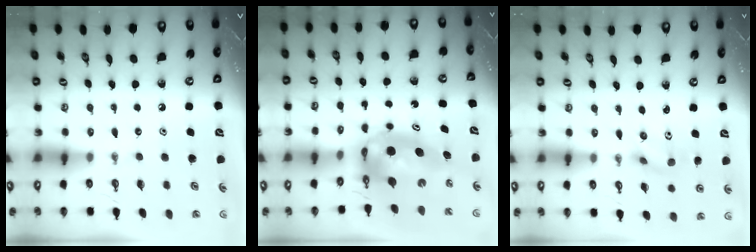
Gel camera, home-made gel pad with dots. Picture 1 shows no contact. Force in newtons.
{"total": 8.9, "press": 8.9, "slide": 1.0}
{"total": 2.1, "press": 1.9, "slide": 0.9}